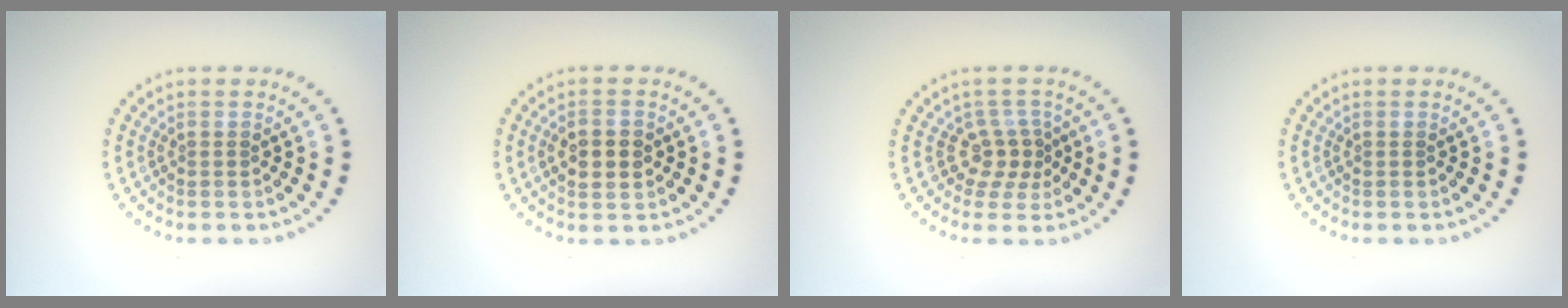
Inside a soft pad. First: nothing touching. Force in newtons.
{"total": 3.3, "press": 3.3, "slide": 0.2}
{"total": 2.5, "press": 1.7, "slide": 1.8}
{"total": 0.0}